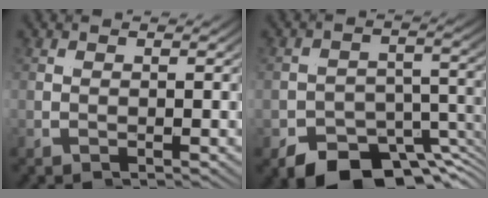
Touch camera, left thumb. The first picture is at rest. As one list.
[{"total": 7.6, "force": [-5.5, 3.9, 3.5], "torque": [-0.059, -0.025, -0.080]}]